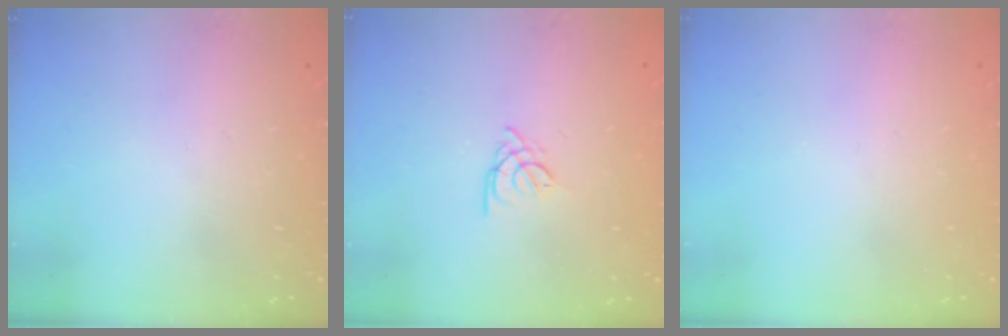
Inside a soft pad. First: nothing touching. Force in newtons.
{"total": 2.7, "press": 2.6, "slide": 0.5}
{"total": 0.0}